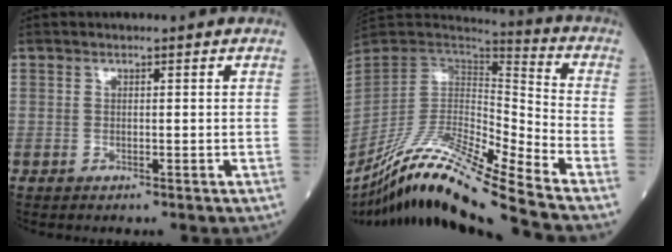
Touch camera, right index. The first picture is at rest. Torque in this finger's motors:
{"motor_torque": [-0.11, -0.47, 0.46, 0.11]}